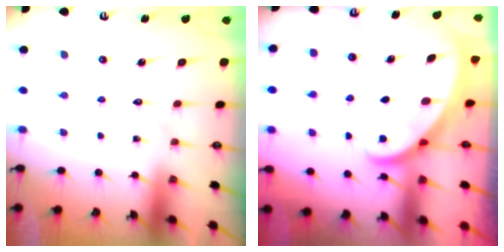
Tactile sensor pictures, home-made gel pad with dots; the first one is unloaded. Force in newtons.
{"total": 2.6, "press": 2.6, "slide": 0.3}